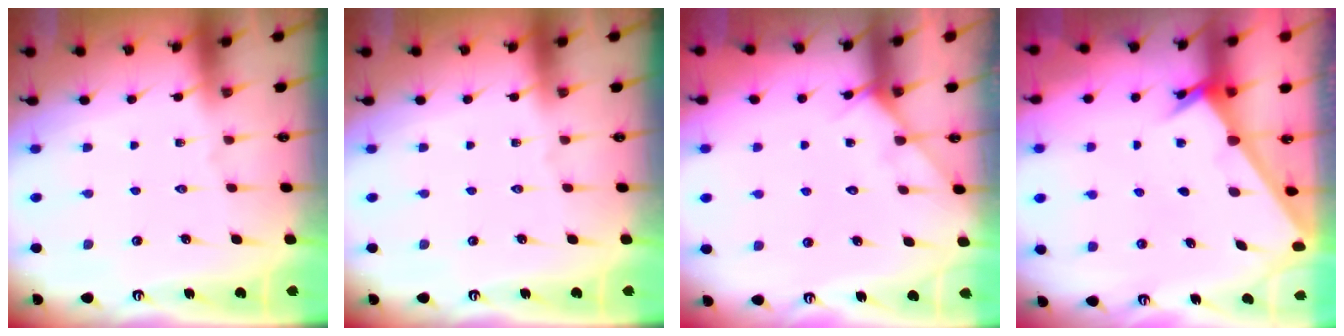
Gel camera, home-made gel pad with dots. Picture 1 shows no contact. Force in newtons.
{"total": 0.0}
{"total": 5.3, "press": 5.3, "slide": 0.5}
{"total": 2.3, "press": 2.3, "slide": 0.2}